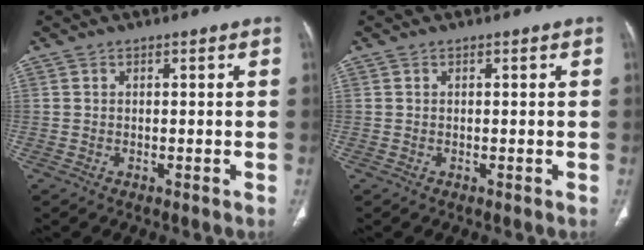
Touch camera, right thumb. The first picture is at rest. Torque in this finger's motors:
{"motor_torque": [0.05, 0.04, -0.18, 0.04, 0.00]}